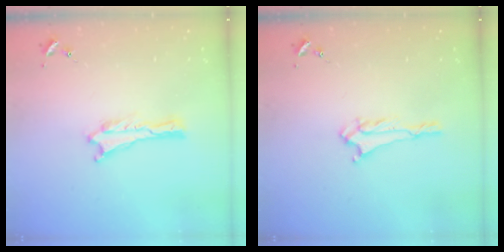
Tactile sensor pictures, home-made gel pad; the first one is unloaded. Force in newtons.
{"total": 1.9, "press": 1.9, "slide": 0.4}